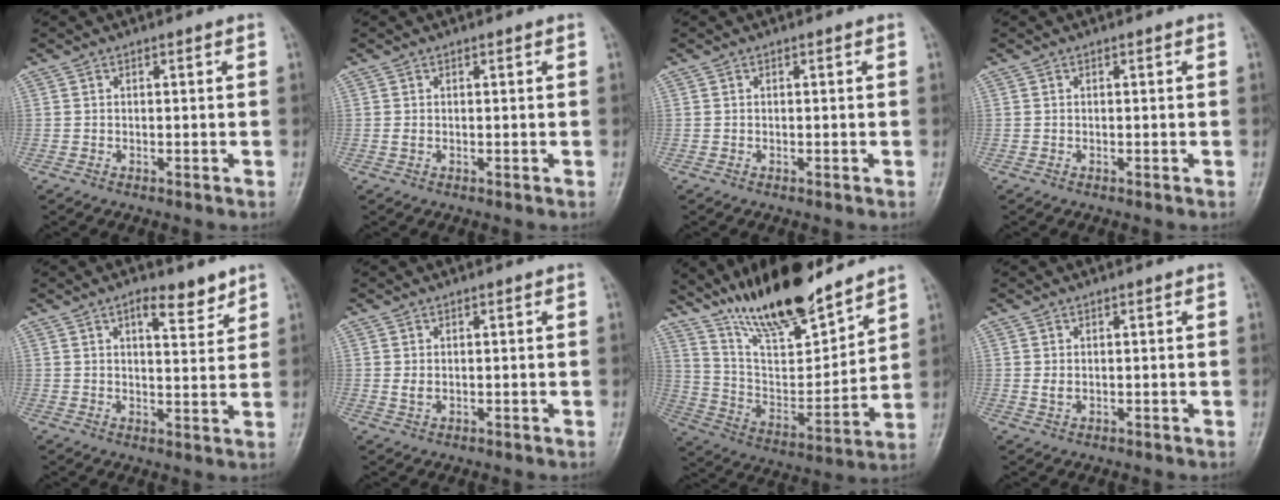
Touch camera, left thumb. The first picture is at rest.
{"total": 0.9, "force": [0.3, 0.4, 0.7], "torque": [-0.013, 0.004, 0.008]}
{"total": 0.0}
{"total": 0.0}
{"total": 6.3, "force": [4.3, 2.3, 3.9], "torque": [-0.038, -0.028, 0.063]}
{"total": 1.7, "force": [0.7, 0.9, 1.3], "torque": [-0.021, -0.003, 0.018]}
{"total": 20.4, "force": [16.2, 5.6, 11.0], "torque": [-0.150, -0.091, 0.292]}
{"total": 1.6, "force": [0.7, 0.8, 1.2], "torque": [-0.019, -0.003, 0.018]}